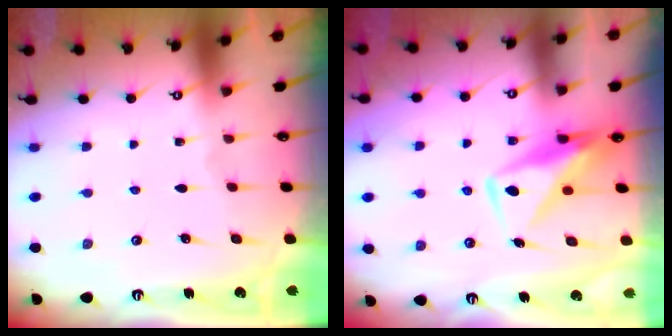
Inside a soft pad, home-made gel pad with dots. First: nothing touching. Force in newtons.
{"total": 11.1, "press": 11.1, "slide": 1.0}